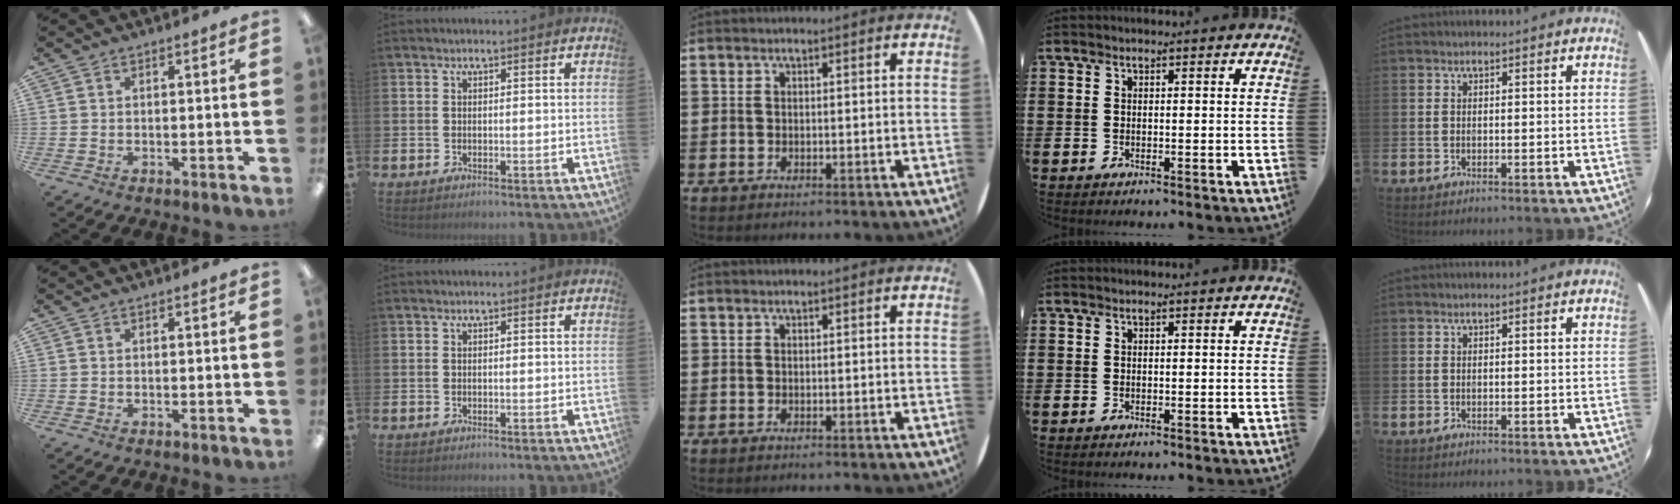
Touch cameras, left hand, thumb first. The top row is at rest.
{}